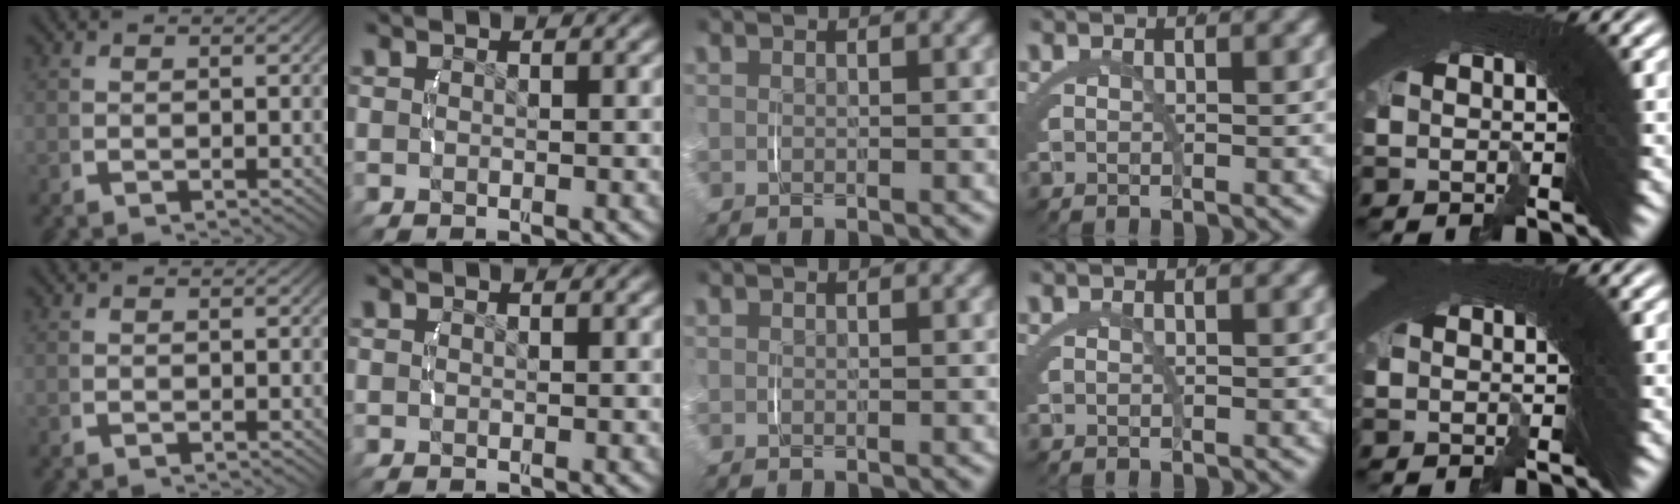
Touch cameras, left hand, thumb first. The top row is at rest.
{}